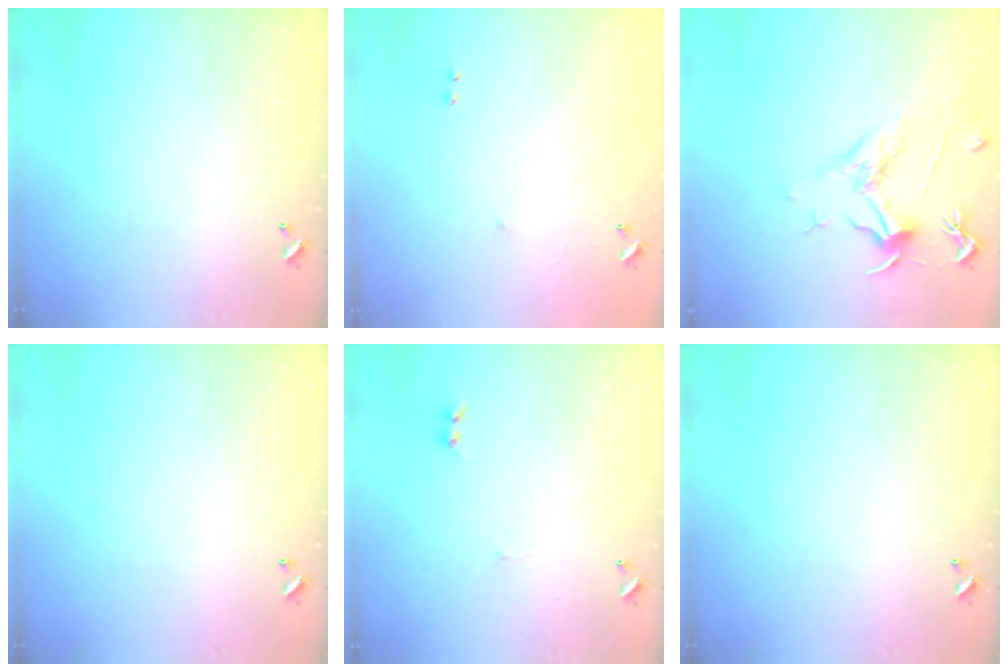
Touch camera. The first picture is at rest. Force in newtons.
{"total": 6.1, "press": 6.0, "slide": 0.8}
{"total": 1.5, "press": 1.3, "slide": 0.8}
{"total": 0.0}
{"total": 2.6, "press": 2.6, "slide": 0.6}
{"total": 0.0}